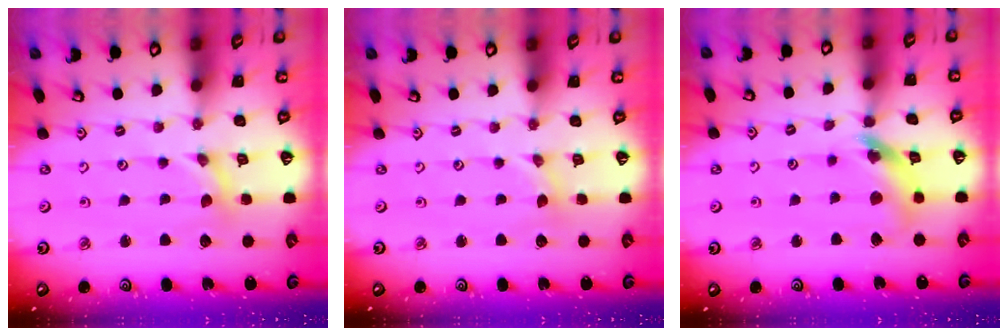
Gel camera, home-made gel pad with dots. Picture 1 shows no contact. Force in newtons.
{"total": 0.0}
{"total": 12.6, "press": 12.6, "slide": 1.5}